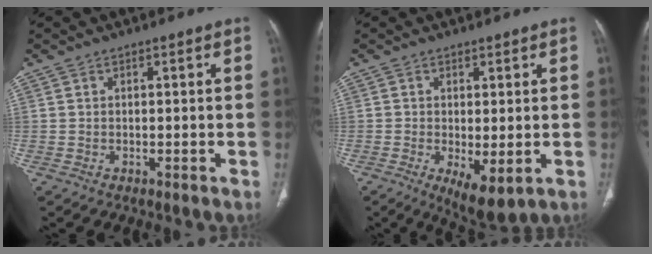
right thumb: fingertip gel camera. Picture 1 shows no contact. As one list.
[{"total": 7.1, "force": [-1.8, 2.7, 6.2], "torque": [-0.101, -0.020, -0.018]}]